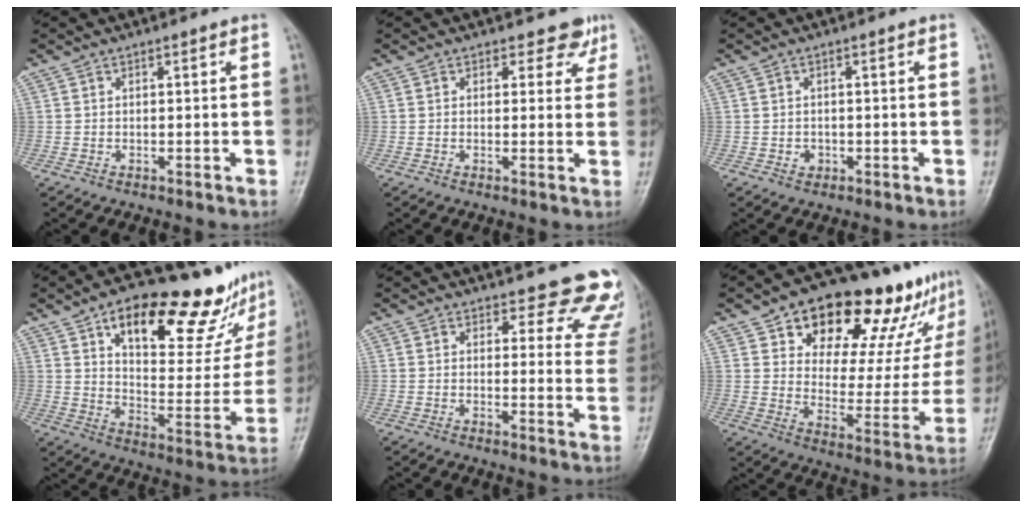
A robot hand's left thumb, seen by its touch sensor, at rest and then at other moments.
{"total": 3.6, "force": [2.6, 2.5, 0.6], "torque": [0.022, -0.016, 0.021]}
{"total": 1.6, "force": [-0.4, 1.4, 0.6], "torque": [0.000, 0.003, -0.003]}
{"total": 25.6, "force": [16.5, 9.9, 16.9], "torque": [-0.184, -0.060, 0.245]}
{"total": 13.4, "force": [12.1, 4.8, 2.9], "torque": [0.029, -0.090, 0.104]}
{"total": 24.8, "force": [16.8, 11.7, 13.9], "torque": [-0.146, -0.060, 0.242]}